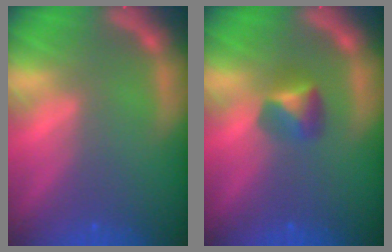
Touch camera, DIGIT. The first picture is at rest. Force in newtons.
{"total": 2.4}